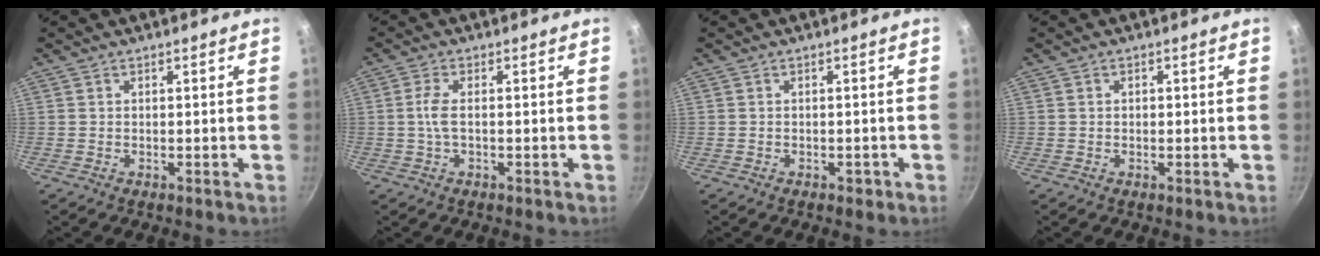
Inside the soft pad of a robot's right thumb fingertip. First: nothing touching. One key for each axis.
{"total": 3.3, "fx": -0.4, "fy": 1.2, "fz": 3.0, "tx": -0.076, "ty": 0.006, "tz": -0.012}
{"total": 1.2, "fx": -0.6, "fy": 0.8, "fz": 0.6, "tx": -0.007, "ty": 0.007, "tz": -0.002}
{"total": 0.9, "fx": 0.1, "fy": 0.7, "fz": 0.5, "tx": -0.006, "ty": 0.005, "tz": 0.001}